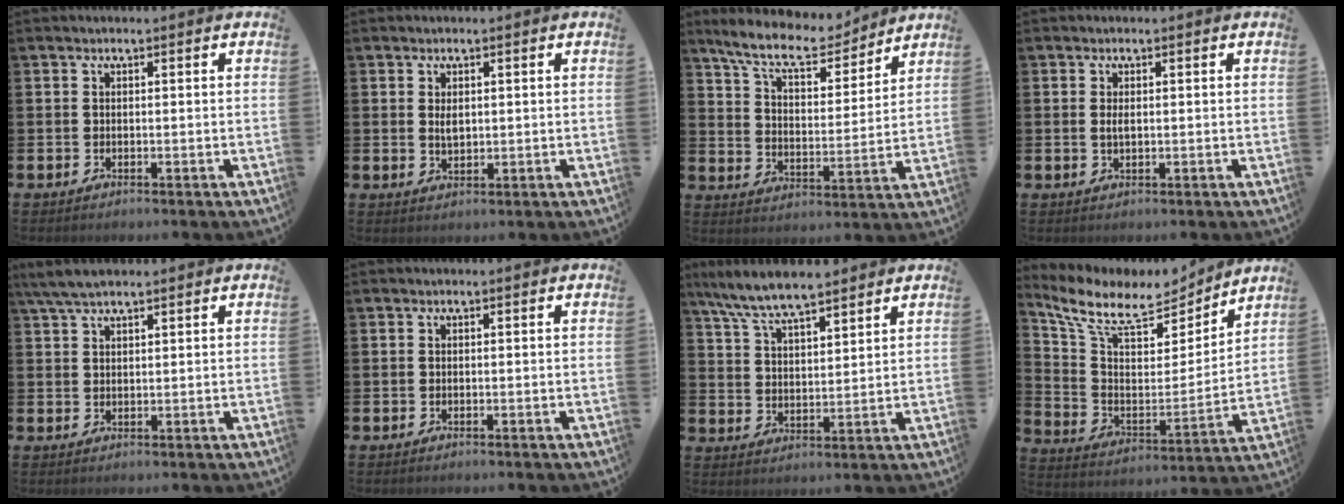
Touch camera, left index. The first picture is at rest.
{"total": 1.6, "force": [0.7, 0.8, 1.1], "torque": [-0.003, -0.004, 0.008]}
{"total": 9.9, "force": [9.0, 2.1, 3.5], "torque": [-0.089, -0.055, 0.157]}
{"total": 1.1, "force": [0.2, 0.5, 0.9], "torque": [-0.014, 0.001, 0.002]}
{"total": 3.9, "force": [3.2, 0.9, 2.1], "torque": [-0.050, 0.000, 0.060]}
{"total": 0.0}
{"total": 7.9, "force": [7.4, 1.1, 2.7], "torque": [-0.078, -0.028, 0.135]}
{"total": 9.3, "force": [8.1, 3.3, 3.3], "torque": [-0.110, -0.053, 0.138]}